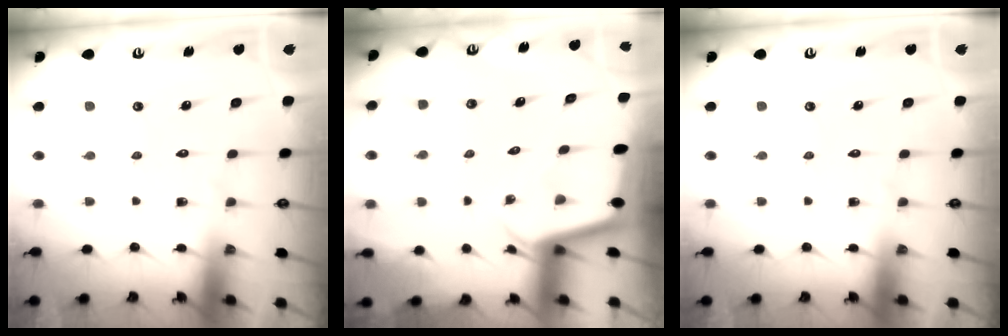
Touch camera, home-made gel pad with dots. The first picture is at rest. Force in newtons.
{"total": 2.3, "press": 2.3, "slide": 0.1}
{"total": 0.0}